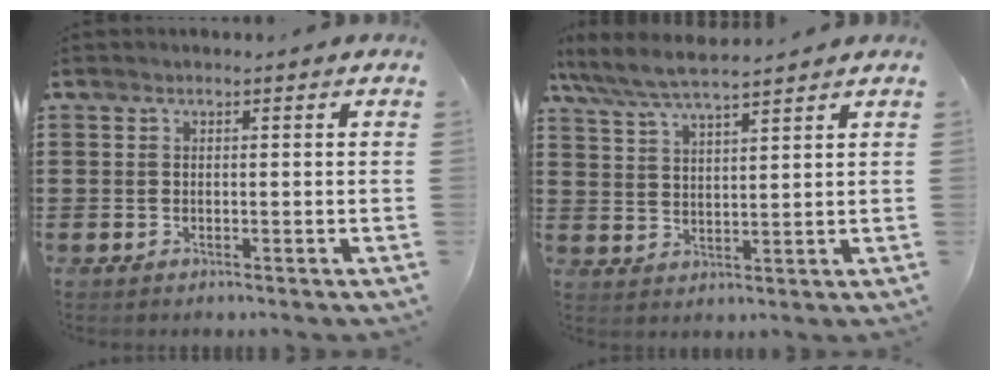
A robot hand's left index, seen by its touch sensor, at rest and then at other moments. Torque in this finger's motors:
{"motor_torque": [2.14, 0.00, 0.30, 0.11]}